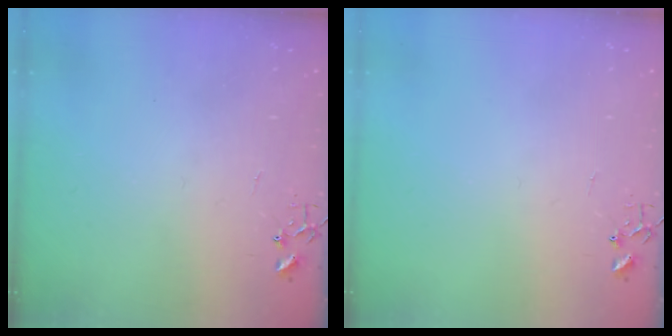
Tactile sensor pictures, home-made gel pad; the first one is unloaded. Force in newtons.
{"total": 0.0}